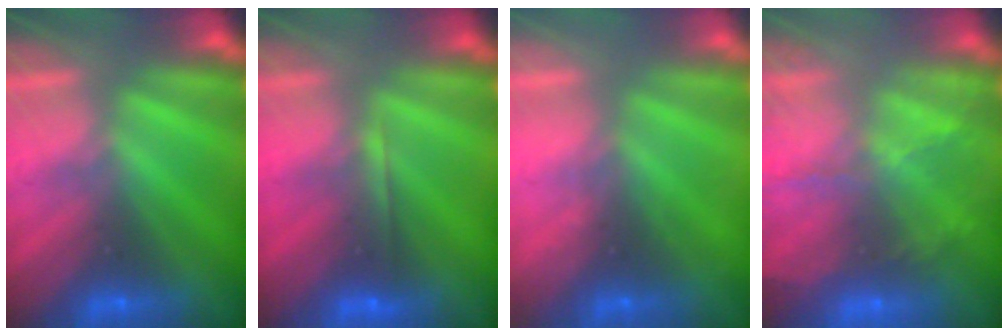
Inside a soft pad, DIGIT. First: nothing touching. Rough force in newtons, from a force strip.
{"total": 1.8}
{"total": 2.3}
{"total": 6.8}